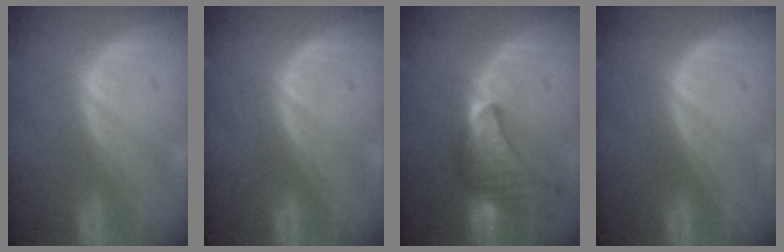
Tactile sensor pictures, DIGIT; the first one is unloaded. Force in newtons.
{"total": 0.0}
{"total": 8.6, "press": 8.3, "slide": 2.1}
{"total": 0.0}